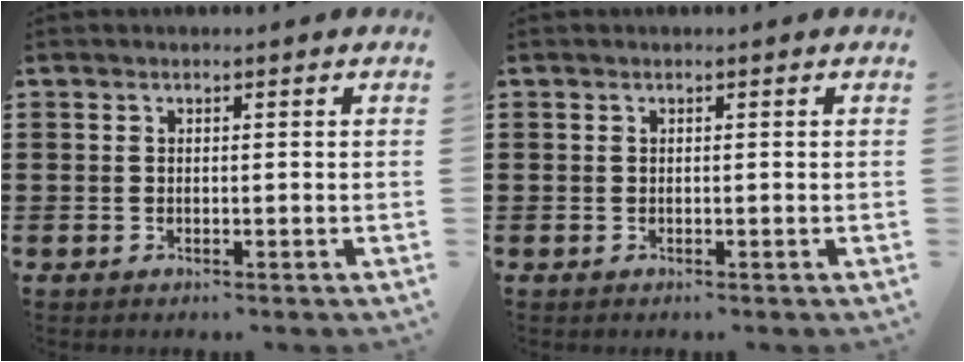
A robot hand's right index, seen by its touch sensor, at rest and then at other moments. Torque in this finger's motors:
{"motor_torque": [-0.94, 1.20, -0.02, -0.01]}